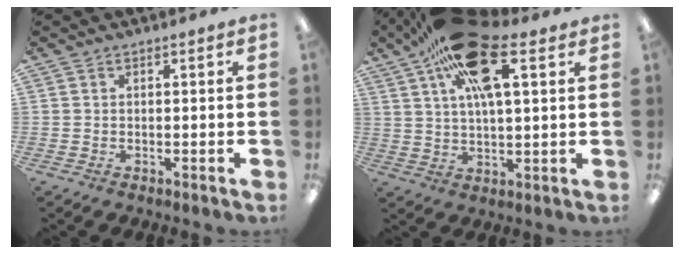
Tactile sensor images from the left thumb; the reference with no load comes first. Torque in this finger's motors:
{"motor_torque": [2.24, -1.19, 2.31, -0.44, 0.62]}